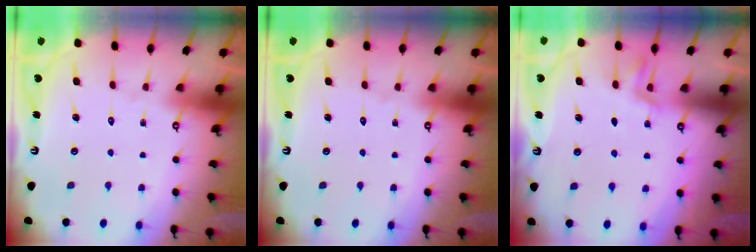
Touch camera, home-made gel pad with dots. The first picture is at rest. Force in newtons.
{"total": 0.0}
{"total": 3.5, "press": 3.1, "slide": 1.7}